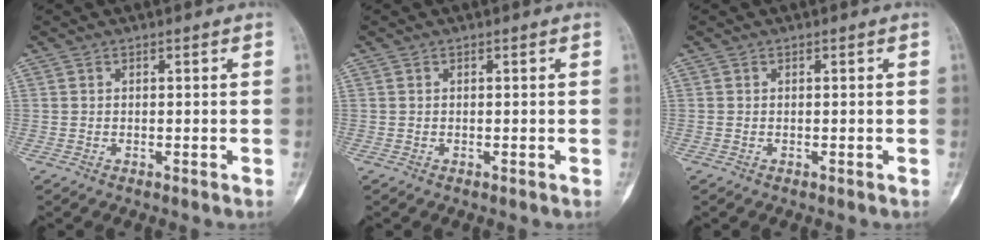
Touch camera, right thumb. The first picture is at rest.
{"total": 0.0}
{"total": 0.0}